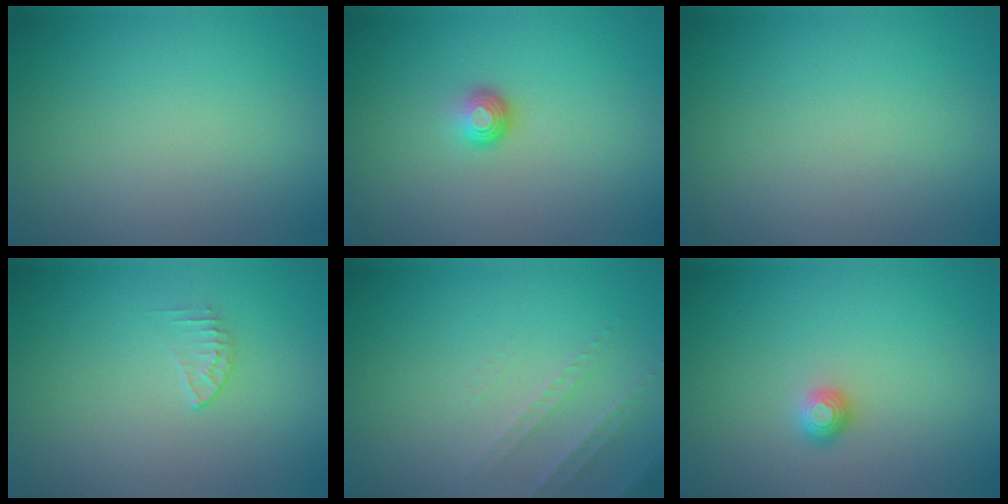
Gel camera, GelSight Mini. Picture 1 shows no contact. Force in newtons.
{"total": 1.6, "press": 1.0, "slide": 1.2}
{"total": 0.0}
{"total": 0.8, "press": 0.6, "slide": 0.6}
{"total": 1.9, "press": 1.8, "slide": 0.6}
{"total": 1.1, "press": 1.1, "slide": 0.4}